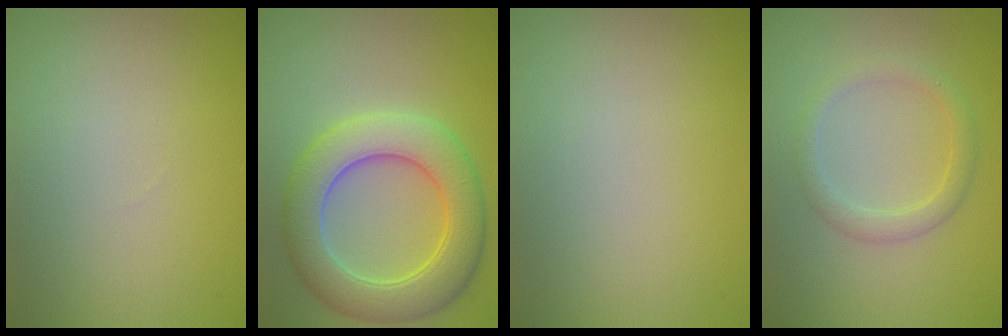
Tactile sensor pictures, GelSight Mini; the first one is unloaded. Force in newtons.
{"total": 7.5, "press": 7.5, "slide": 0.6}
{"total": 0.0}
{"total": 2.3, "press": 2.3, "slide": 0.1}